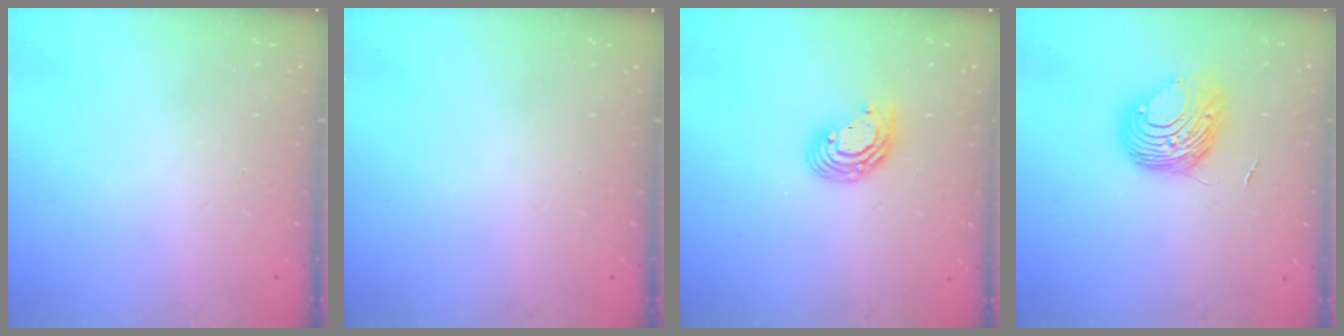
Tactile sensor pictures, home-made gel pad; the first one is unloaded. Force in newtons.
{"total": 0.0}
{"total": 9.1, "press": 9.1, "slide": 1.1}
{"total": 8.8, "press": 8.8, "slide": 0.8}